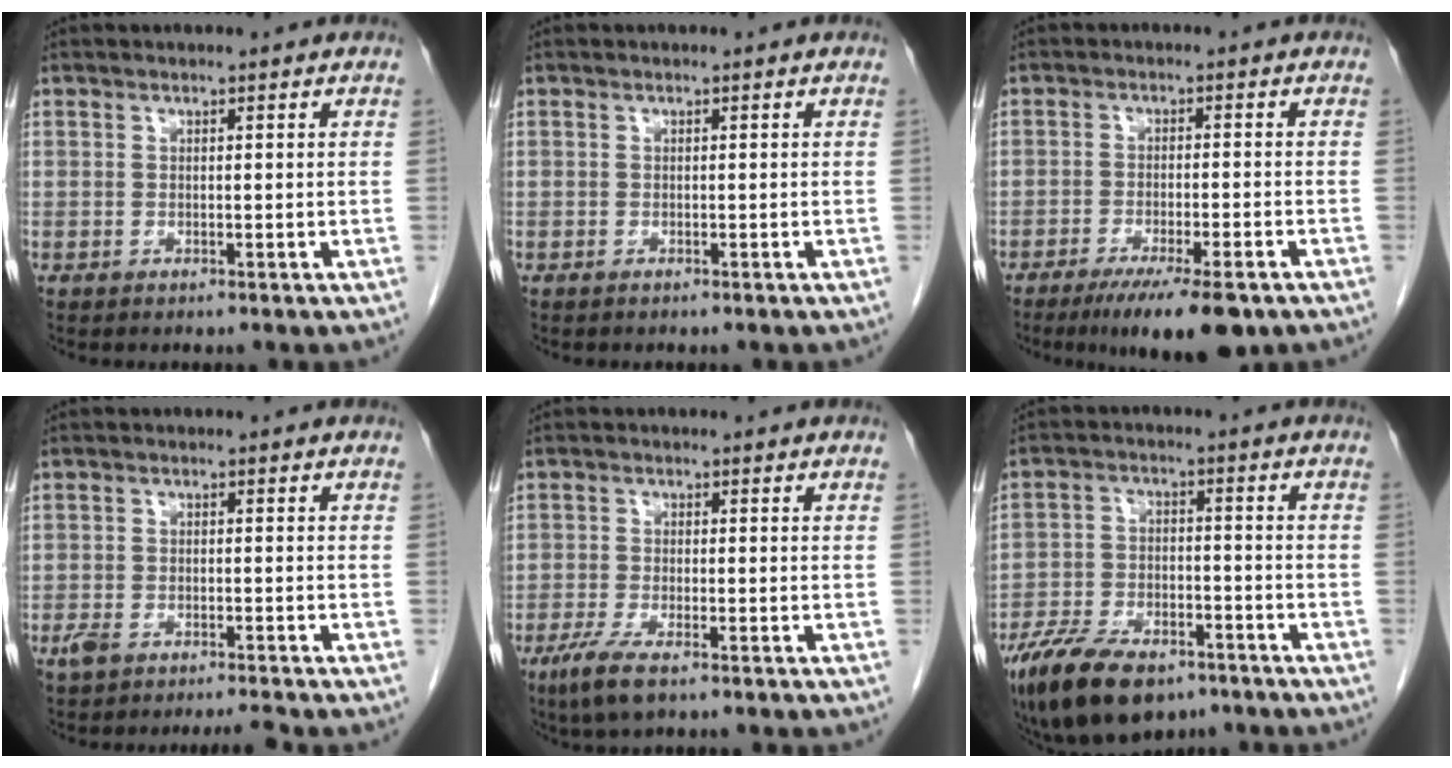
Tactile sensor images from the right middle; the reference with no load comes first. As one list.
[{"total": 0.0}, {"total": 10.5, "force": [-7.3, 1.8, 7.3], "torque": [-0.105, -0.019, -0.109]}, {"total": 3.5, "force": [-2.8, 0.6, 2.0], "torque": [-0.047, -0.002, -0.048]}, {"total": 5.1, "force": [-3.2, 1.0, 3.8], "torque": [-0.080, -0.014, -0.057]}, {"total": 13.5, "force": [-9.5, 5.7, 7.6], "torque": [-0.135, -0.011, -0.162]}]